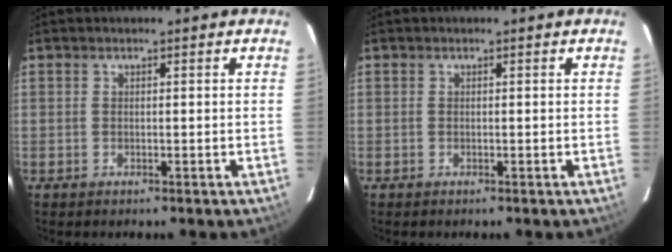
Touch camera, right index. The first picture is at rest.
{"total": 0.0}